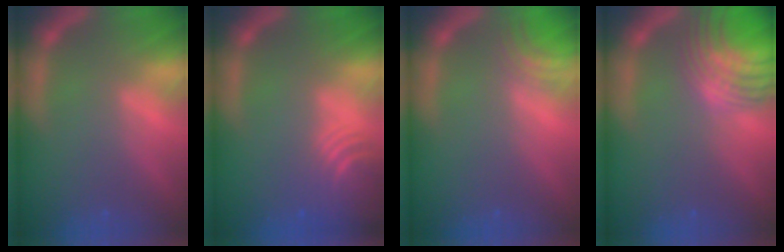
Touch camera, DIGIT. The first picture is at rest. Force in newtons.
{"total": 7.0}
{"total": 2.5}
{"total": 10.1}